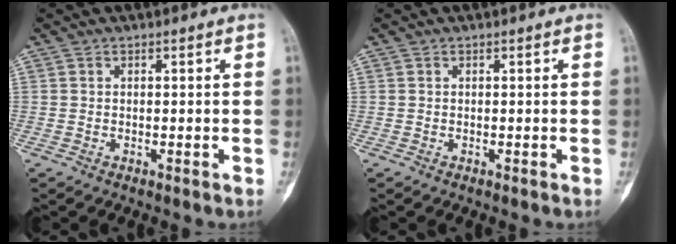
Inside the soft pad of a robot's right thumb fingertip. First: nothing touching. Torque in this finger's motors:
{"motor_torque": [0.02, 0.00, 0.14, -0.02, 0.00]}